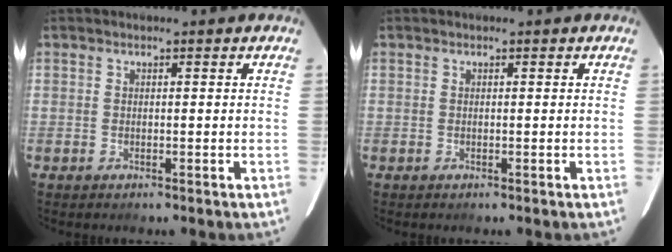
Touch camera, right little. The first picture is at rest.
{"total": 0.0}